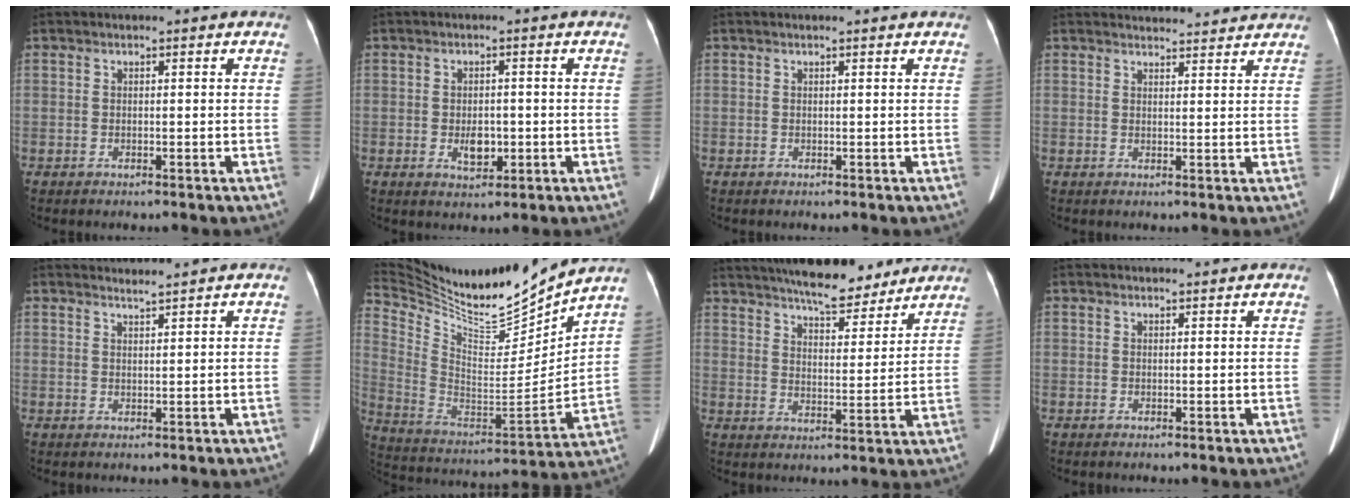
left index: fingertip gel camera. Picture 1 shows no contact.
{"total": 3.2, "force": [-0.7, 1.9, 2.5], "torque": [-0.044, -0.001, -0.003]}
{"total": 1.2, "force": [1.1, 0.4, 0.3], "torque": [-0.010, 0.019, 0.012]}
{"total": 8.1, "force": [7.9, 1.0, 1.4], "torque": [-0.015, 0.017, 0.087]}
{"total": 1.5, "force": [1.3, -0.6, -0.1], "torque": [-0.009, -0.004, 0.029]}
{"total": 21.9, "force": [20.3, 1.7, 8.1], "torque": [-0.167, -0.052, 0.348]}
{"total": 16.0, "force": [14.0, 3.4, 6.9], "torque": [-0.108, 0.012, 0.206]}
{"total": 1.1, "force": [1.0, 0.2, 0.4], "torque": [-0.008, 0.011, 0.017]}